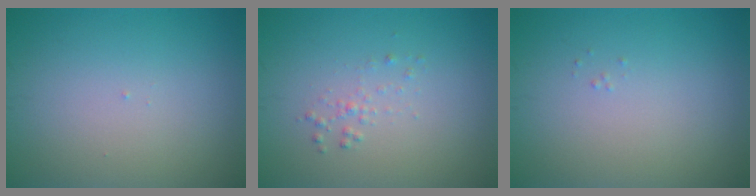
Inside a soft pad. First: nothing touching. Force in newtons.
{"total": 0.9, "press": 0.9, "slide": 0.0}
{"total": 0.0}